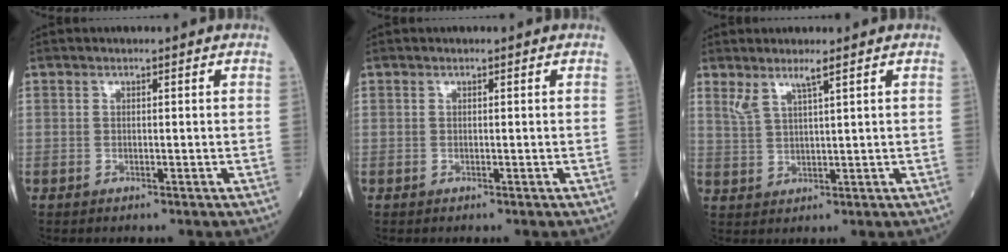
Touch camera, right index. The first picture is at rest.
{"total": 0.0}
{"total": 3.5, "force": [2.5, 0.0, 2.4], "torque": [-0.059, -0.001, 0.055]}